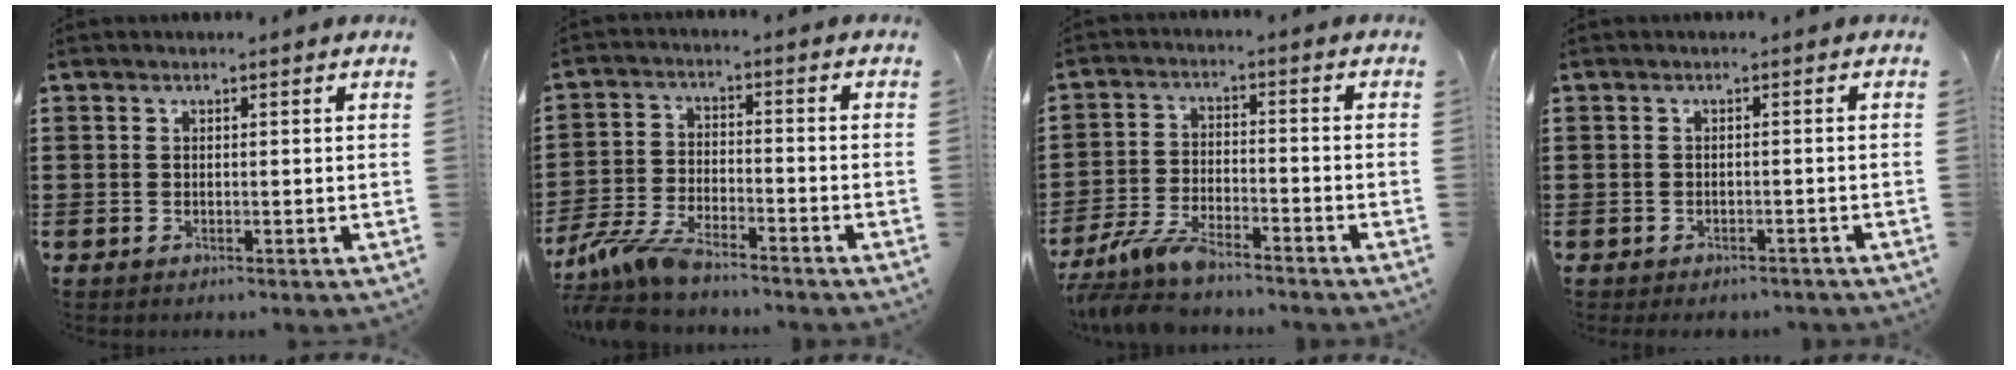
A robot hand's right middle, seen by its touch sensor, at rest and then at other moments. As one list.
[{"total": 7.0, "force": [-6.3, 1.0, 3.0], "torque": [-0.085, -0.009, -0.126]}, {"total": 6.9, "force": [-6.1, 1.2, 3.0], "torque": [-0.082, -0.007, -0.120]}, {"total": 0.9, "force": [-0.9, 0.2, 0.1], "torque": [-0.005, -0.001, -0.019]}]